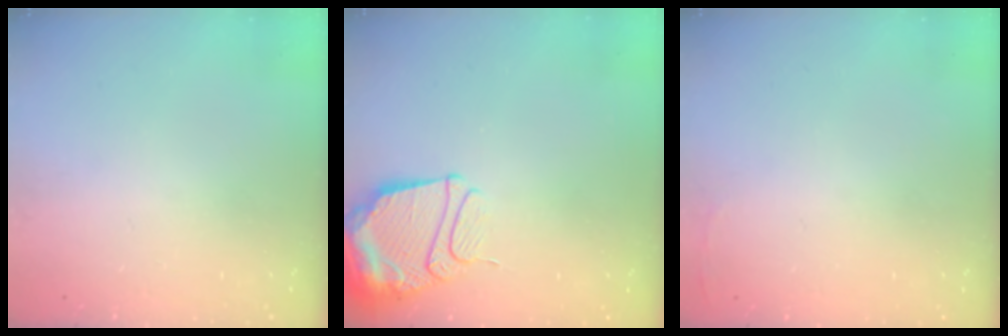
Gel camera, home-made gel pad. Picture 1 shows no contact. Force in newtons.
{"total": 13.8, "press": 13.7, "slide": 1.4}
{"total": 2.5, "press": 2.4, "slide": 0.9}